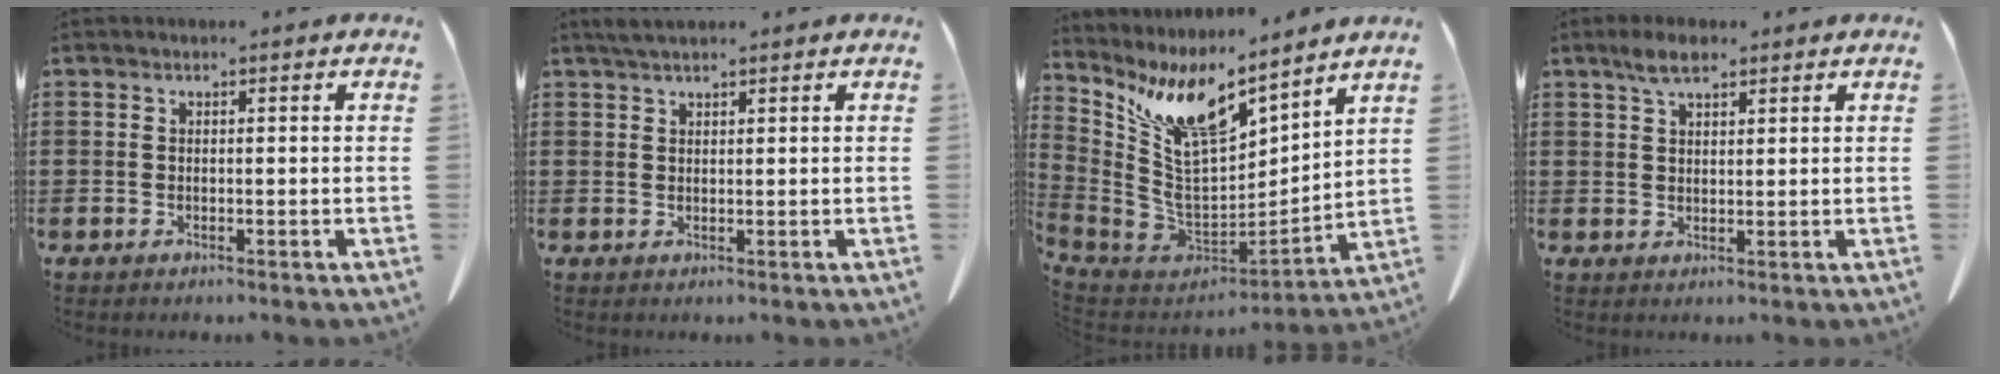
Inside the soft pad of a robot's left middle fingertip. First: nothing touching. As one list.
[{"total": 1.6, "force": [1.3, 0.2, 0.9], "torque": [-0.020, 0.002, 0.024]}, {"total": 13.2, "force": [9.0, 4.6, 8.4], "torque": [-0.213, -0.053, 0.161]}, {"total": 3.8, "force": [2.5, 1.4, 2.5], "torque": [-0.054, 0.005, 0.044]}]